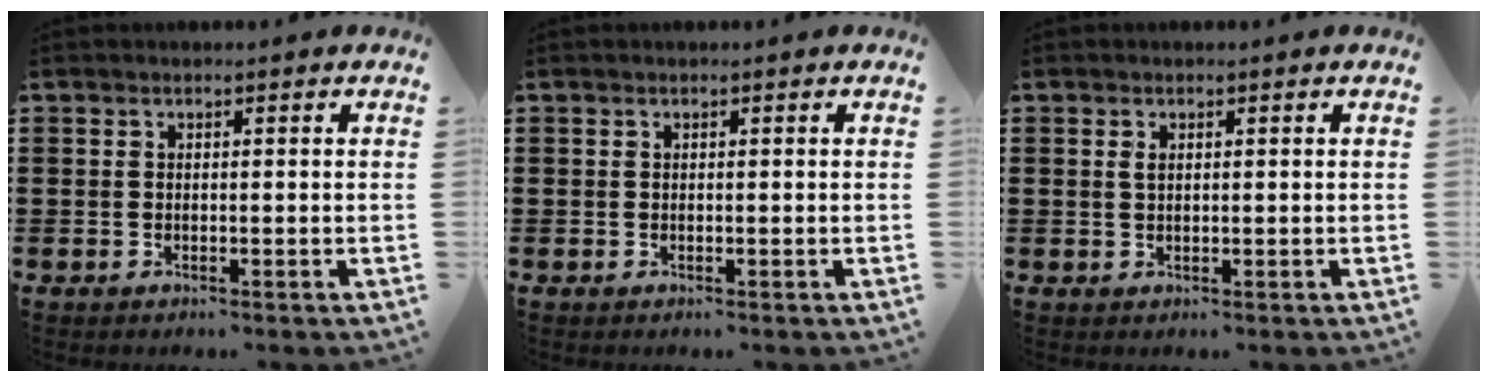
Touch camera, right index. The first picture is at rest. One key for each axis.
{"total": 0.0}
{"total": 1.1, "fx": 0.4, "fy": 0.4, "fz": 0.9, "tx": -0.021, "ty": 0.001, "tz": 0.006}